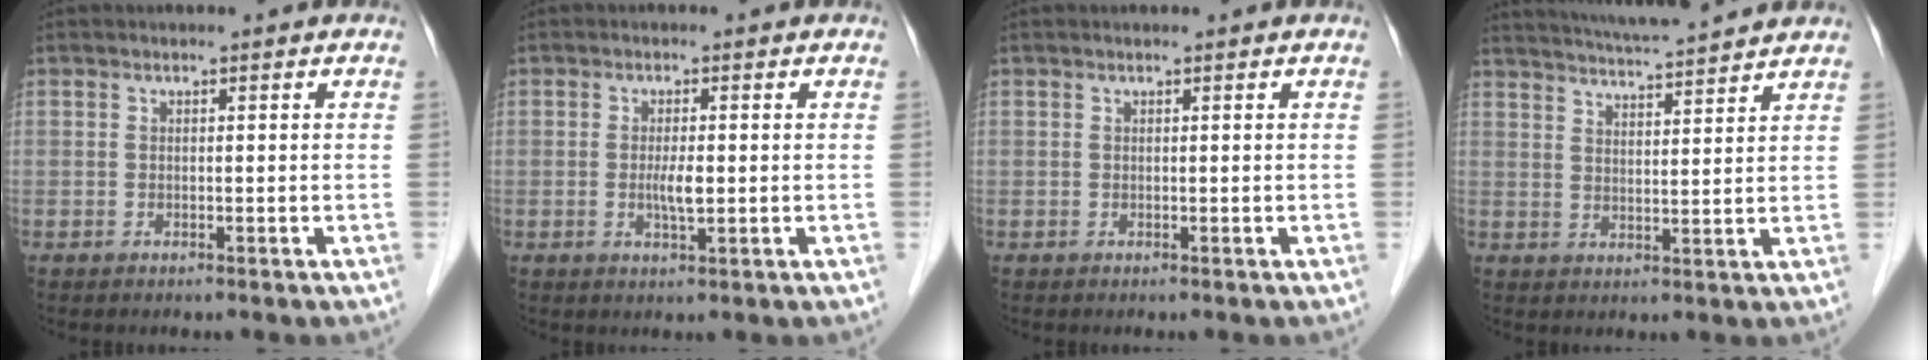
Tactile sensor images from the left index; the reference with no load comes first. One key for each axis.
{"total": 2.5, "fx": -0.2, "fy": 0.4, "fz": 2.5, "tx": -0.049, "ty": -0.003, "tz": -0.002}
{"total": 0.5, "fx": 0.5, "fy": 0.0, "fz": 0.2, "tx": -0.001, "ty": 0.005, "tz": 0.009}
{"total": 11.8, "fx": 10.9, "fy": 0.2, "fz": 4.4, "tx": -0.082, "ty": 0.023, "tz": 0.159}